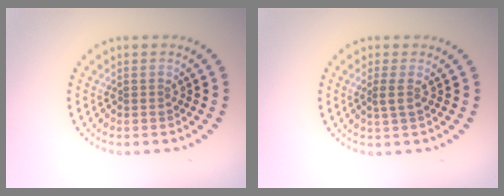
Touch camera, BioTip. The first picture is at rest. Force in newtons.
{"total": 1.0, "press": 0.8, "slide": 0.6}